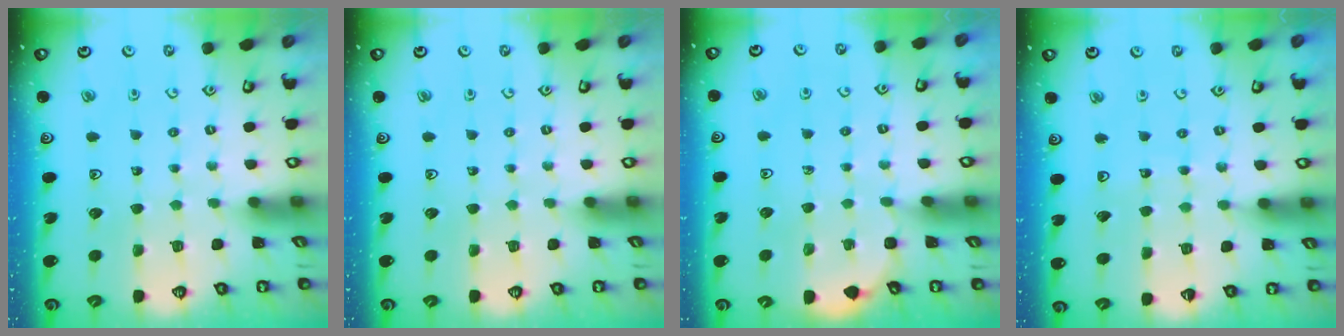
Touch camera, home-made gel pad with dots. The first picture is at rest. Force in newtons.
{"total": 0.0}
{"total": 2.6, "press": 2.6, "slide": 0.3}
{"total": 3.9, "press": 3.9, "slide": 0.2}